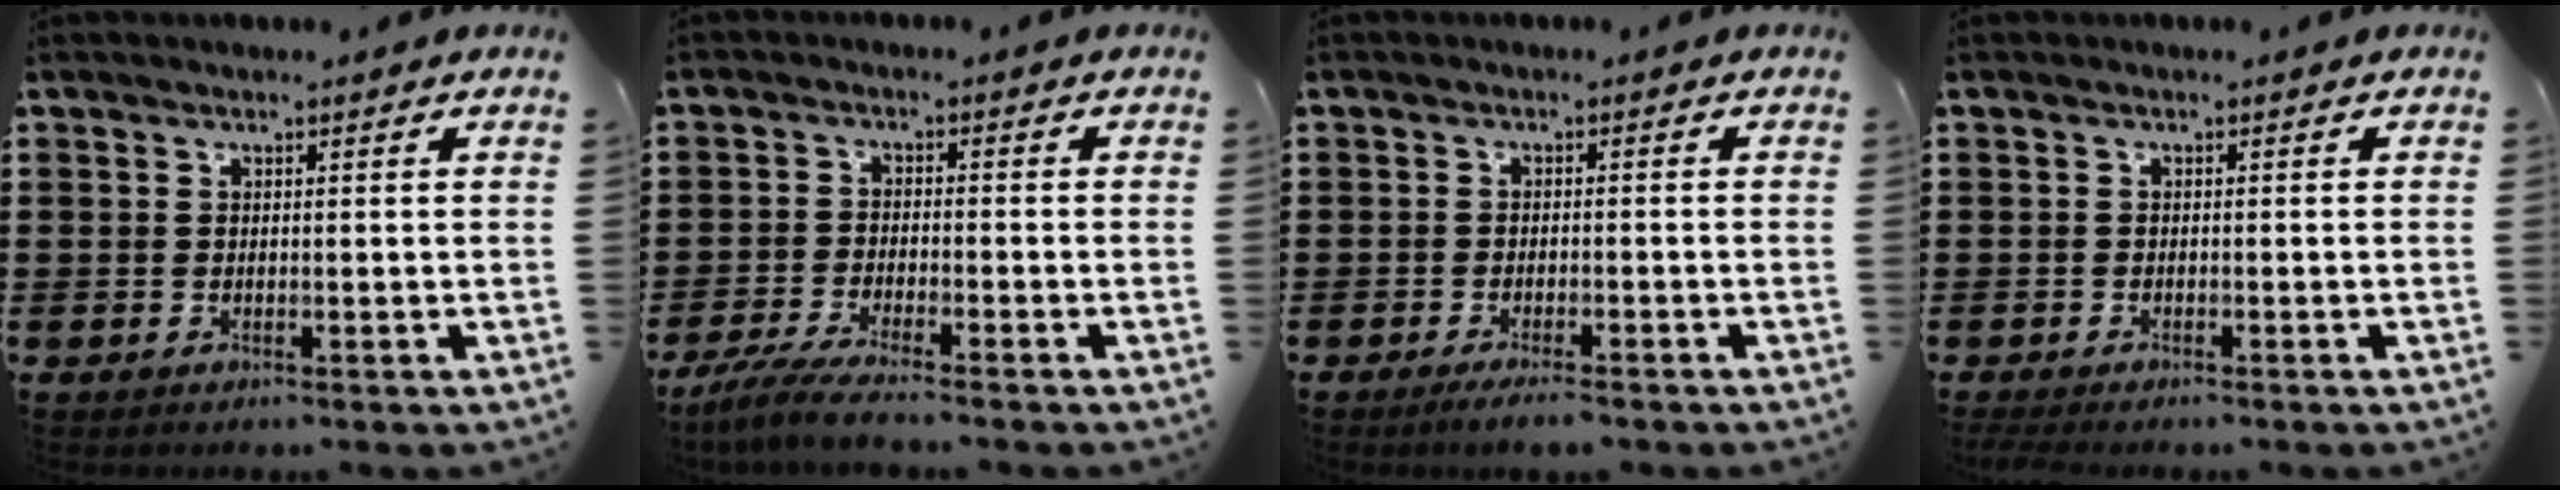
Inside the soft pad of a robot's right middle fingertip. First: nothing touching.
{"total": 4.4, "force": [-3.9, -0.1, 1.9], "torque": [-0.054, -0.015, -0.080]}
{"total": 2.1, "force": [-1.7, 0.2, 1.2], "torque": [-0.021, 0.002, -0.032]}
{"total": 0.8, "force": [-0.7, 0.1, 0.2], "torque": [-0.007, -0.004, -0.013]}